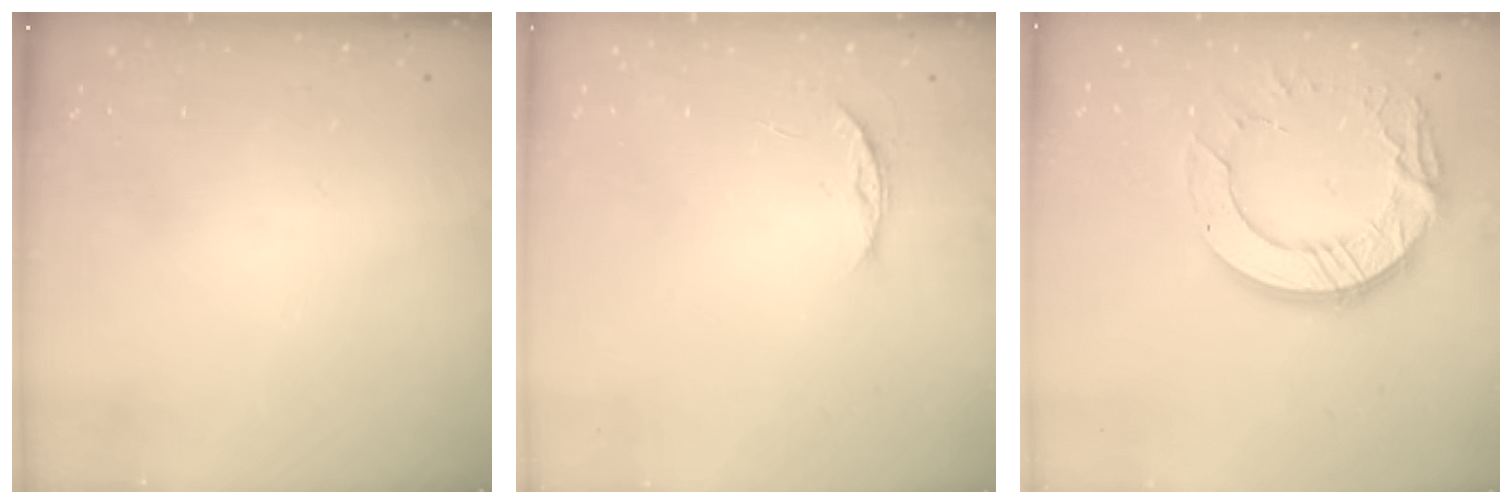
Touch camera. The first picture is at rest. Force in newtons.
{"total": 3.5, "press": 3.5, "slide": 0.4}
{"total": 15.1, "press": 15.1, "slide": 0.9}